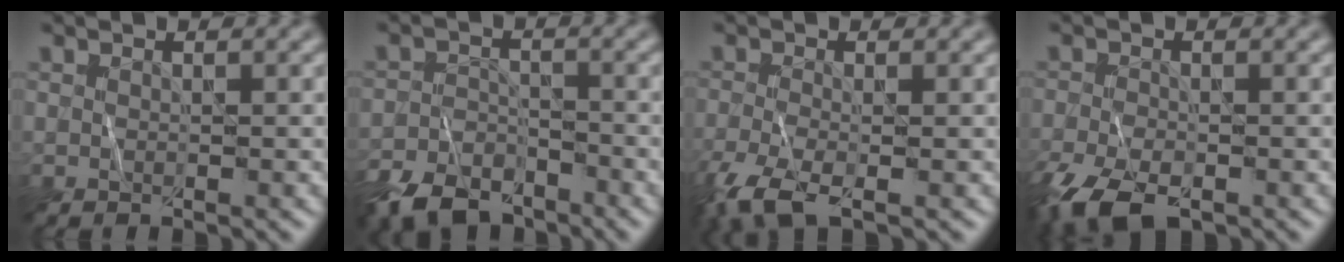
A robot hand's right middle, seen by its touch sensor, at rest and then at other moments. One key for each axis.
{"total": 5.8, "fx": -4.5, "fy": 2.8, "fz": 2.2, "tx": -0.046, "ty": -0.008, "tz": -0.090}
{"total": 4.8, "fx": -2.9, "fy": 1.6, "fz": 3.5, "tx": -0.080, "ty": -0.014, "tz": -0.065}
{"total": 6.7, "fx": -4.4, "fy": 3.0, "fz": 4.1, "tx": -0.086, "ty": -0.020, "tz": -0.086}